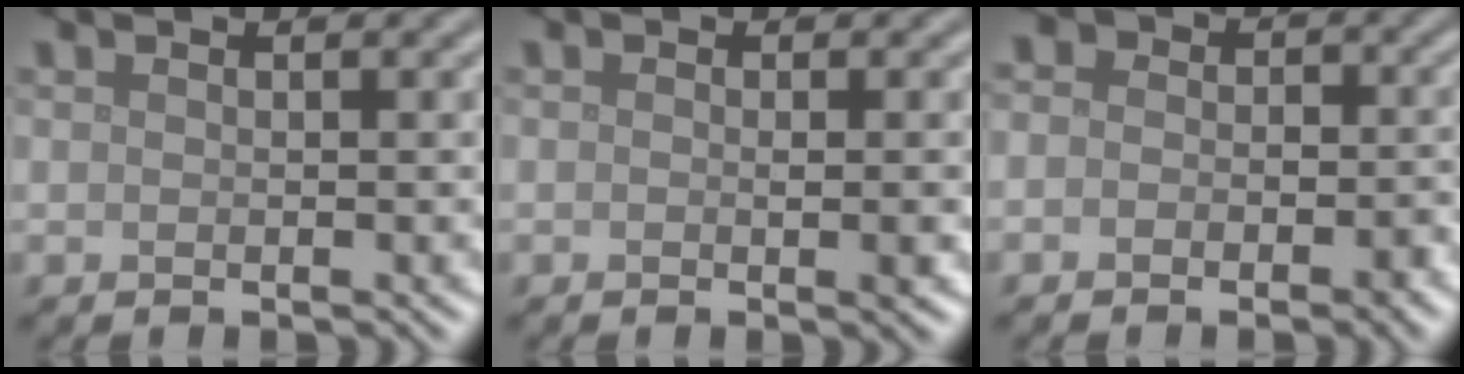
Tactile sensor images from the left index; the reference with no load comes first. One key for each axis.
{"total": 1.2, "fx": -0.2, "fy": 0.2, "fz": 1.2, "tx": -0.016, "ty": -0.003, "tz": -0.002}
{"total": 5.1, "fx": -0.5, "fy": 4.3, "fz": 2.8, "tx": -0.011, "ty": 0.015, "tz": -0.035}